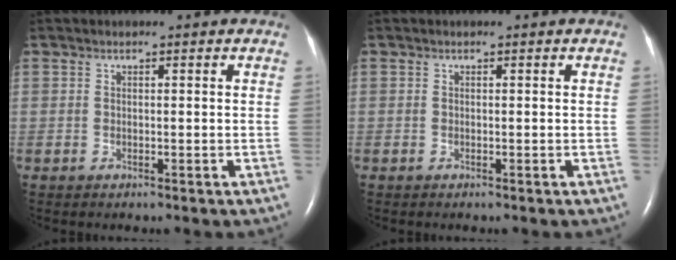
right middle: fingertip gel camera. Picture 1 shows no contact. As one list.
[{"total": 0.0}]